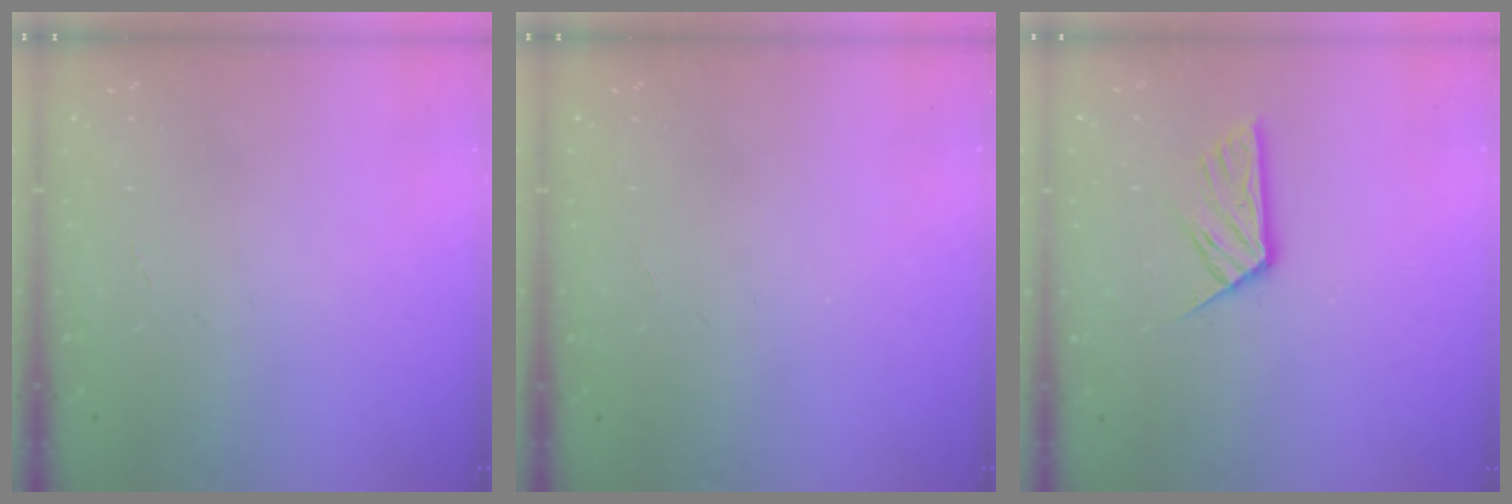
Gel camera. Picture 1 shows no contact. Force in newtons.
{"total": 0.0}
{"total": 9.9, "press": 9.9, "slide": 0.7}